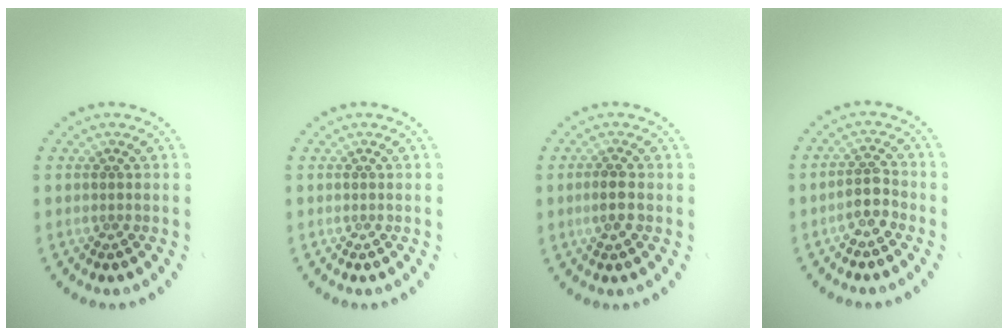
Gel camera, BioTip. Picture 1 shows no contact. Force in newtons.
{"total": 0.0}
{"total": 1.8, "press": 1.8, "slide": 0.2}
{"total": 2.3, "press": 2.0, "slide": 1.1}